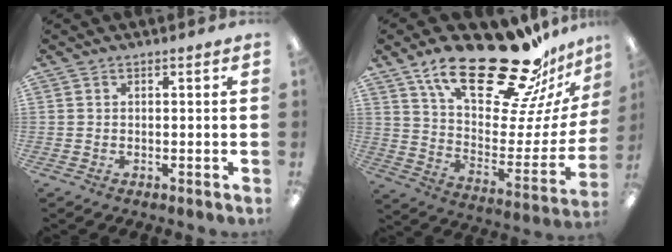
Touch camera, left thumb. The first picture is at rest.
{"total": 28.5, "force": [19.8, 9.6, 18.1], "torque": [-0.270, -0.131, 0.331]}